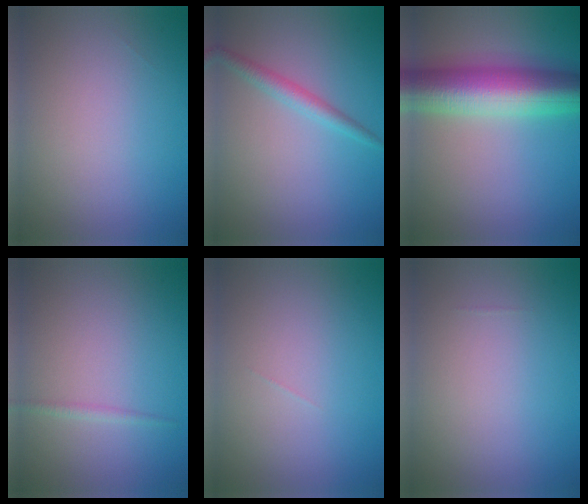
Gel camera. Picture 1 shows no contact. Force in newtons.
{"total": 2.0, "press": 2.0, "slide": 0.1}
{"total": 10.7, "press": 10.7, "slide": 0.0}
{"total": 0.8, "press": 0.8, "slide": 0.1}
{"total": 0.0}
{"total": 0.0}